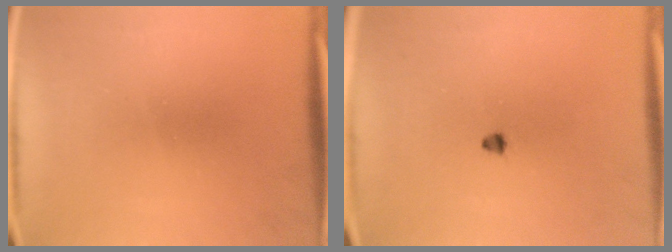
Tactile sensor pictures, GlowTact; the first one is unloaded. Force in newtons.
{"total": 1.1}